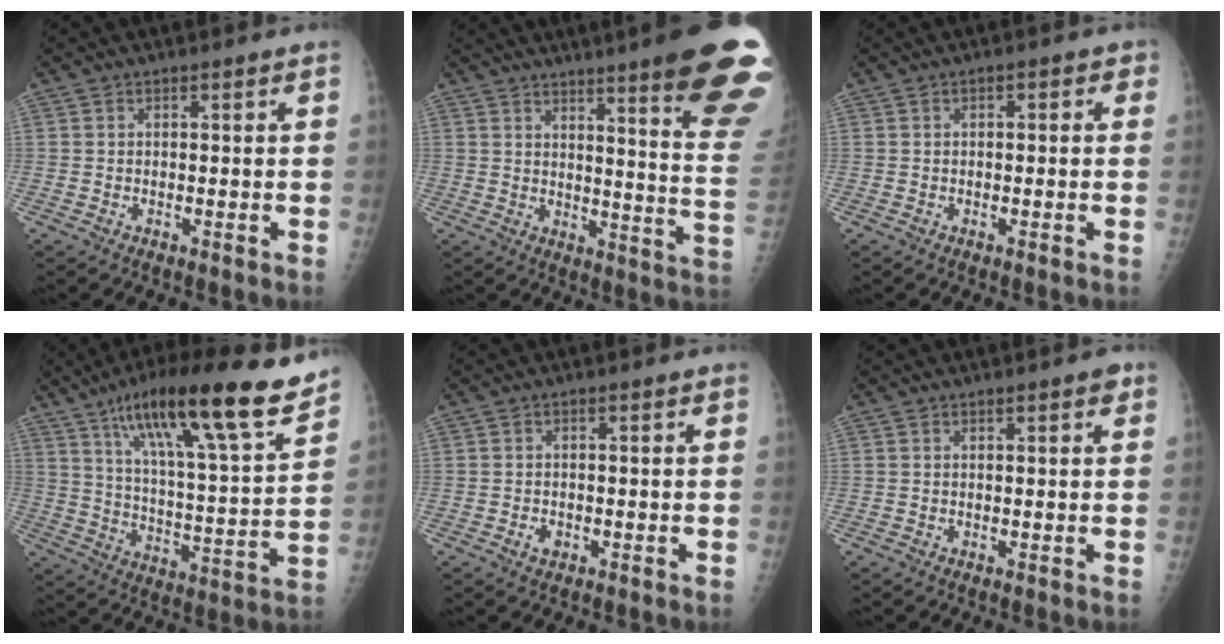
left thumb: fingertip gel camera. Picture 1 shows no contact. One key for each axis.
{"total": 22.4, "fx": 14.8, "fy": 1.8, "fz": 16.7, "tx": -0.179, "ty": -0.088, "tz": 0.185}
{"total": 2.3, "fx": 0.4, "fy": 1.3, "fz": 1.8, "tx": -0.010, "ty": 0.006, "tz": -0.005}
{"total": 23.8, "fx": 15.9, "fy": 3.9, "fz": 17.2, "tx": -0.258, "ty": -0.054, "tz": 0.261}
{"total": 1.9, "fx": -0.9, "fy": 1.3, "fz": 1.0, "tx": -0.011, "ty": 0.006, "tz": -0.012}
{"total": 1.5, "fx": 0.7, "fy": 0.5, "fz": 1.3, "tx": -0.015, "ty": 0.001, "tz": 0.008}